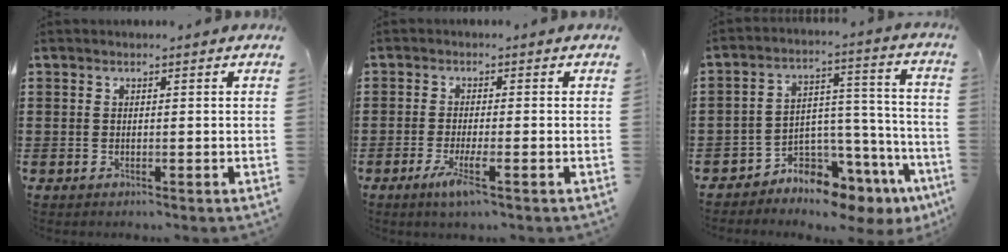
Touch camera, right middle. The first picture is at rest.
{"total": 4.1, "force": [-2.0, 0.2, 3.6], "torque": [-0.071, -0.013, -0.036]}
{"total": 6.3, "force": [-5.7, 2.4, 1.2], "torque": [-0.024, 0.009, -0.106]}